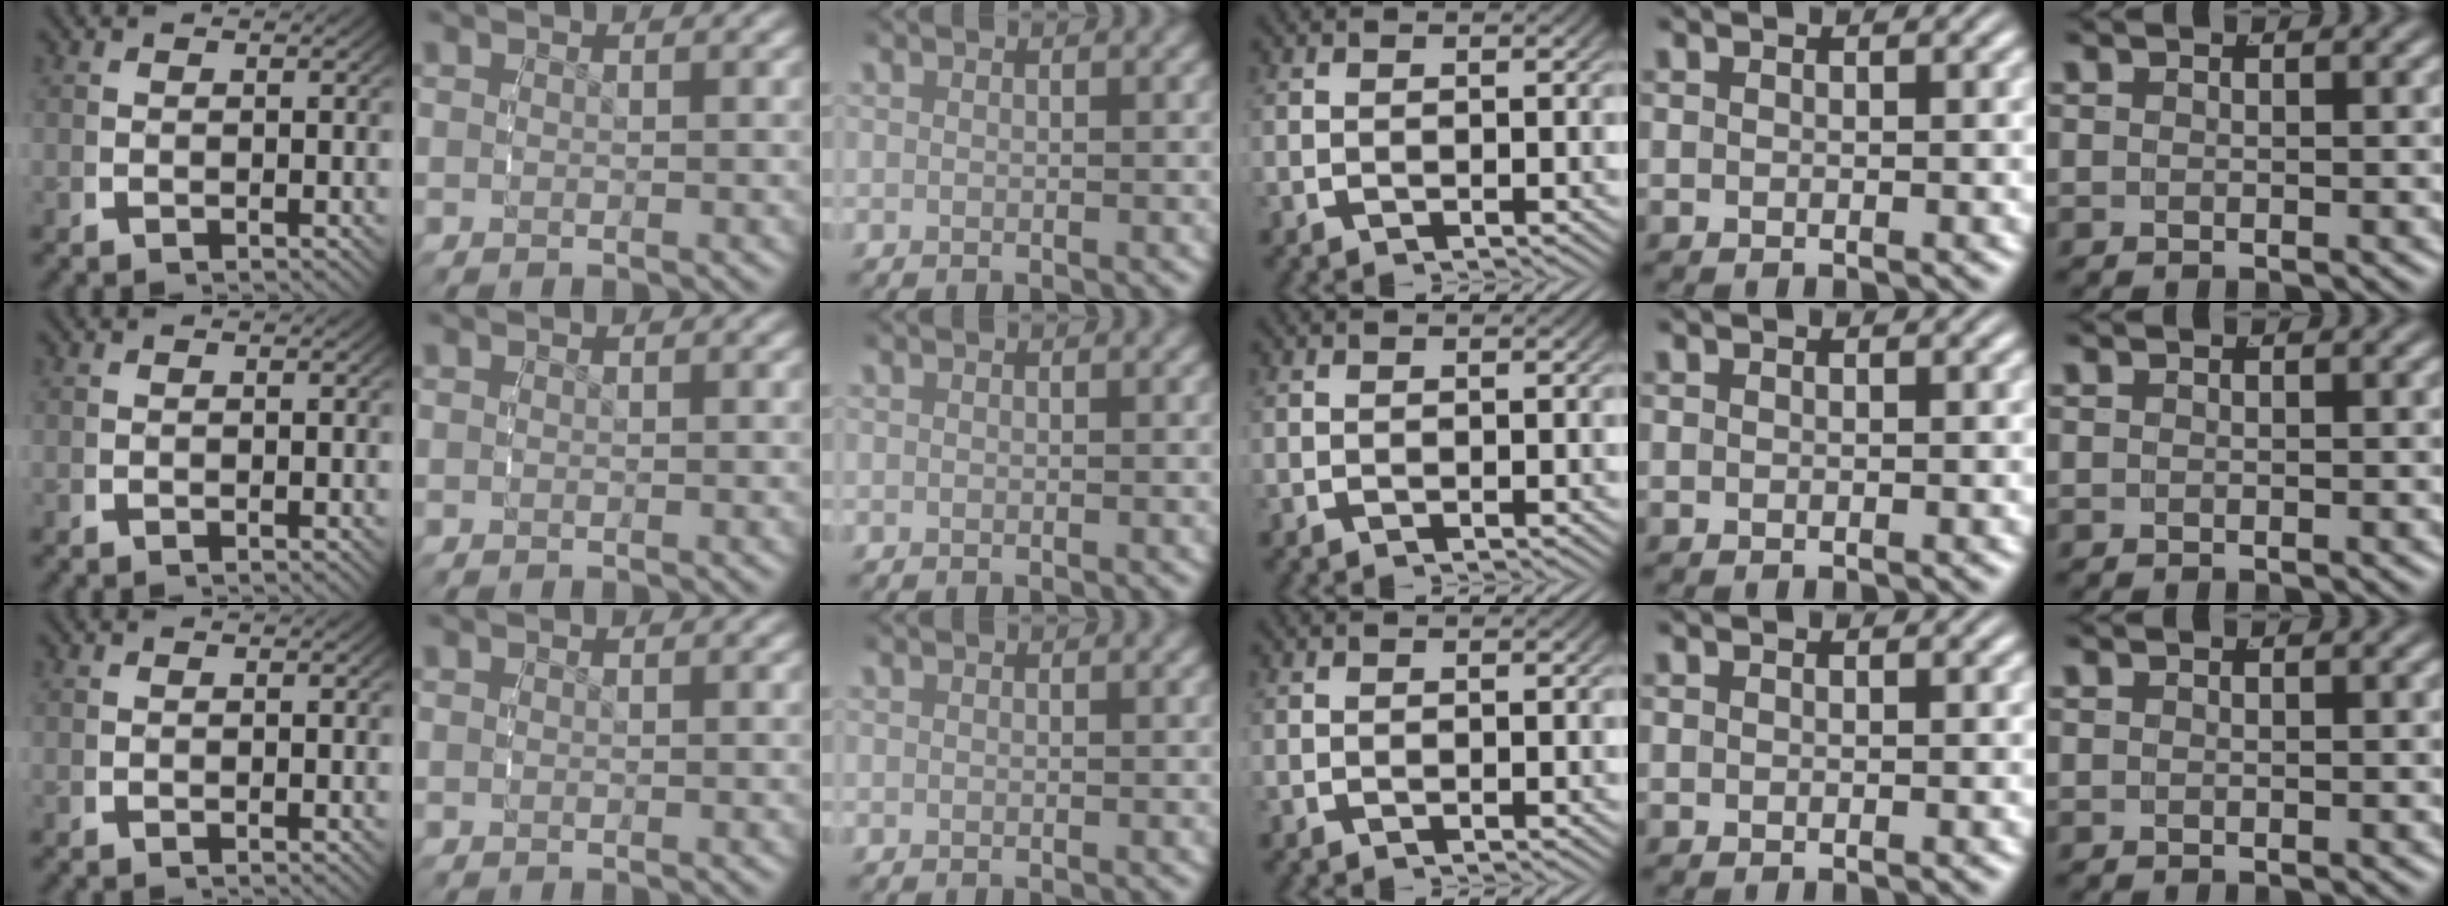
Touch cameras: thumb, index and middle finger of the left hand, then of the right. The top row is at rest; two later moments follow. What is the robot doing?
{"motion": "reach", "object": "backpack"}